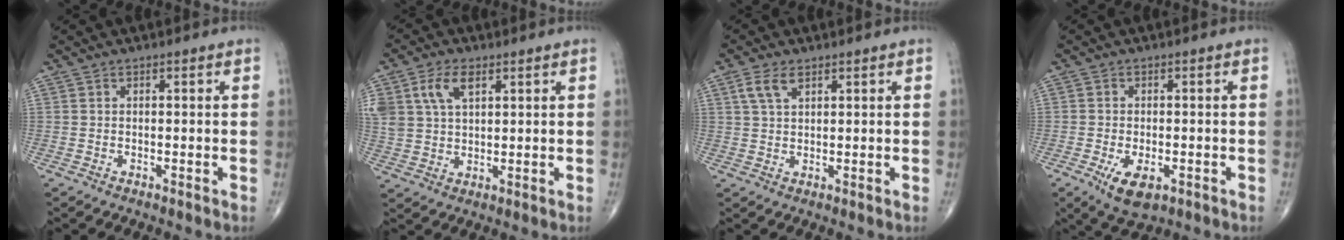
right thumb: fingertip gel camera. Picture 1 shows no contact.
{"total": 8.8, "force": [3.9, 5.1, 6.1], "torque": [-0.125, -0.003, 0.079]}
{"total": 3.9, "force": [2.0, 2.0, 2.7], "torque": [-0.053, 0.003, 0.044]}
{"total": 6.3, "force": [-2.5, 3.2, 4.9], "torque": [-0.082, -0.004, -0.034]}